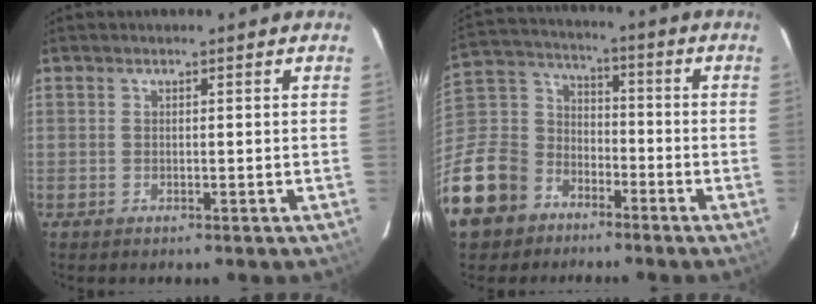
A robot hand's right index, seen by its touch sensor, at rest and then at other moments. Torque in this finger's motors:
{"motor_torque": [0.41, -0.77, -0.16, -0.21]}